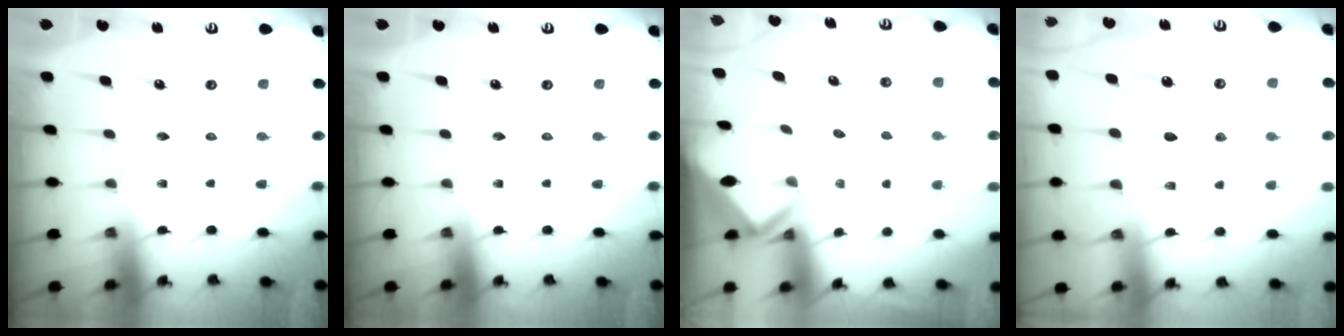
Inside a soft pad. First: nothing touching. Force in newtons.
{"total": 0.0}
{"total": 2.7, "press": 2.7, "slide": 0.2}
{"total": 10.7, "press": 10.6, "slide": 0.7}